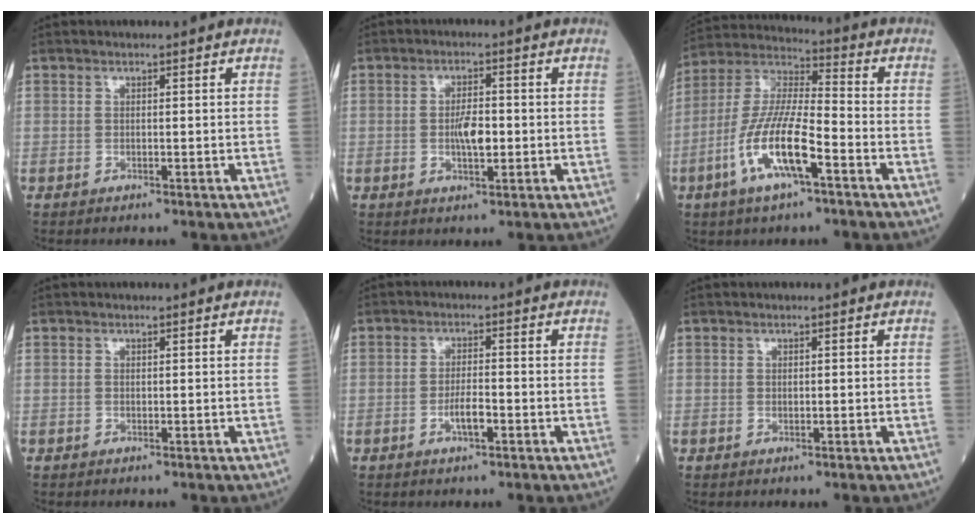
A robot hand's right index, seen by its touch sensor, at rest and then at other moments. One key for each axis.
{"total": 4.3, "fx": -0.5, "fy": 1.4, "fz": 4.0, "tx": -0.071, "ty": 0.000, "tz": -0.008}
{"total": 13.6, "fx": -5.4, "fy": 2.8, "fz": 12.2, "tx": -0.250, "ty": -0.003, "tz": -0.103}
{"total": 0.0}
{"total": 3.3, "fx": -1.3, "fy": 0.8, "fz": 2.9, "tx": -0.052, "ty": 0.002, "tz": -0.024}
{"total": 0.6, "fx": 0.0, "fy": 0.2, "fz": 0.6, "tx": -0.008, "ty": -0.001, "tz": 0.001}